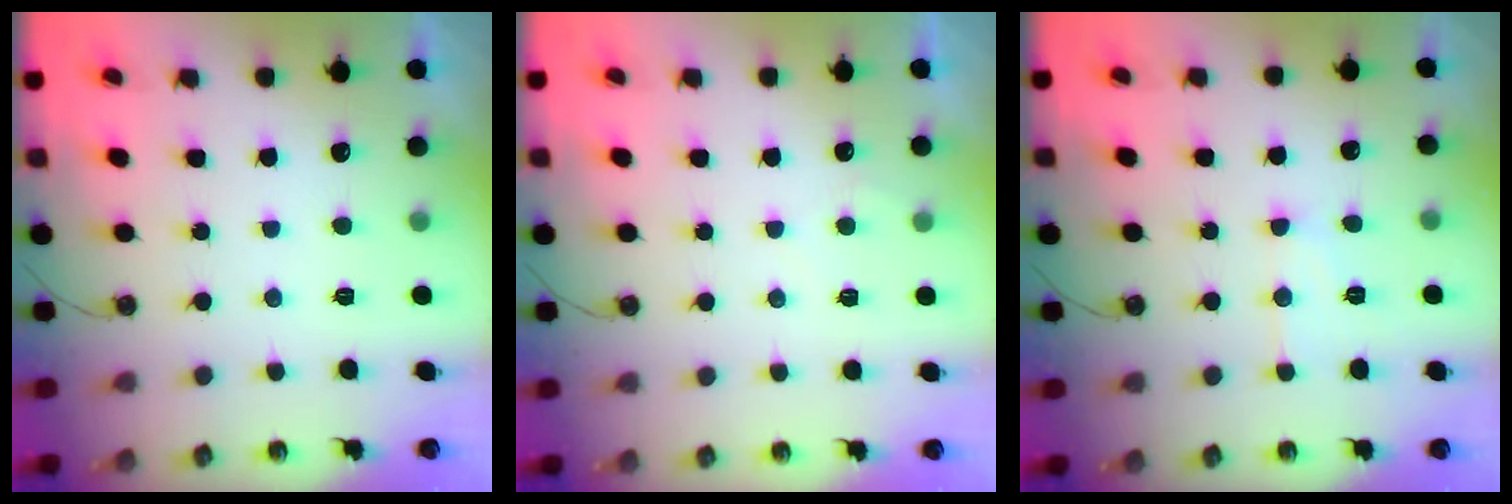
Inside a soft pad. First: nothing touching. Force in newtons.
{"total": 2.2, "press": 2.2, "slide": 0.3}
{"total": 8.5, "press": 8.5, "slide": 0.3}